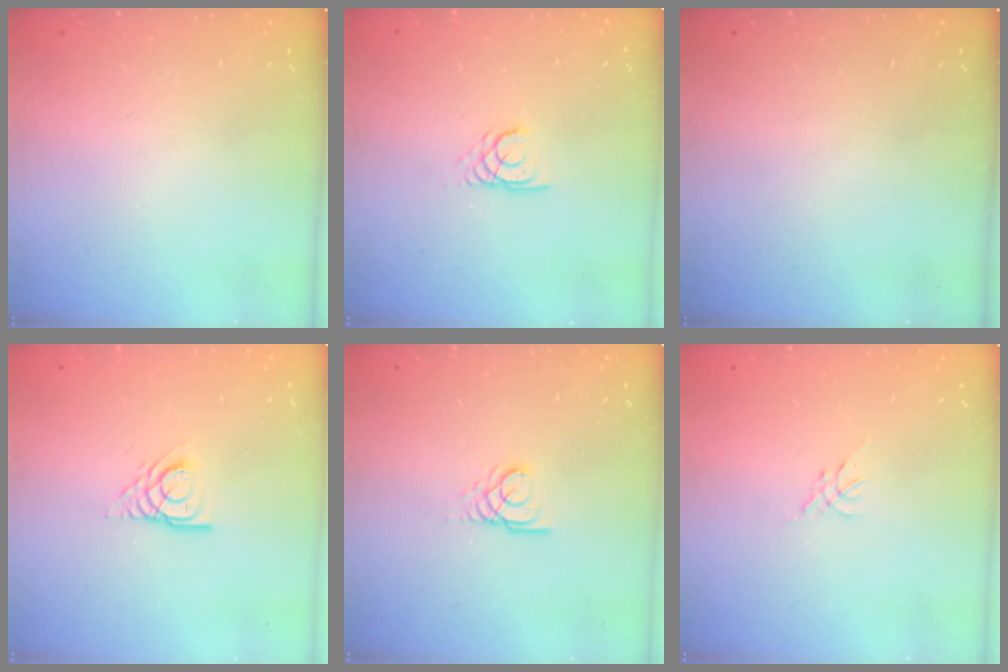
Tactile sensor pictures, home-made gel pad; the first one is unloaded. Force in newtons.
{"total": 2.4, "press": 2.4, "slide": 0.2}
{"total": 0.0}
{"total": 5.5, "press": 5.5, "slide": 0.5}
{"total": 2.4, "press": 2.4, "slide": 0.1}
{"total": 0.5, "press": 0.4, "slide": 0.3}